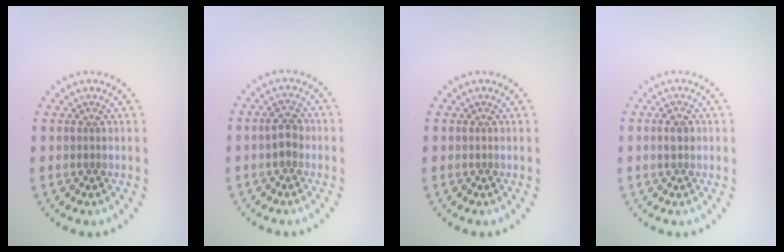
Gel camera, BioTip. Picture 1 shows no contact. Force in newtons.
{"total": 2.1, "press": 2.1, "slide": 0.2}
{"total": 0.0}
{"total": 1.4, "press": 1.4, "slide": 0.0}